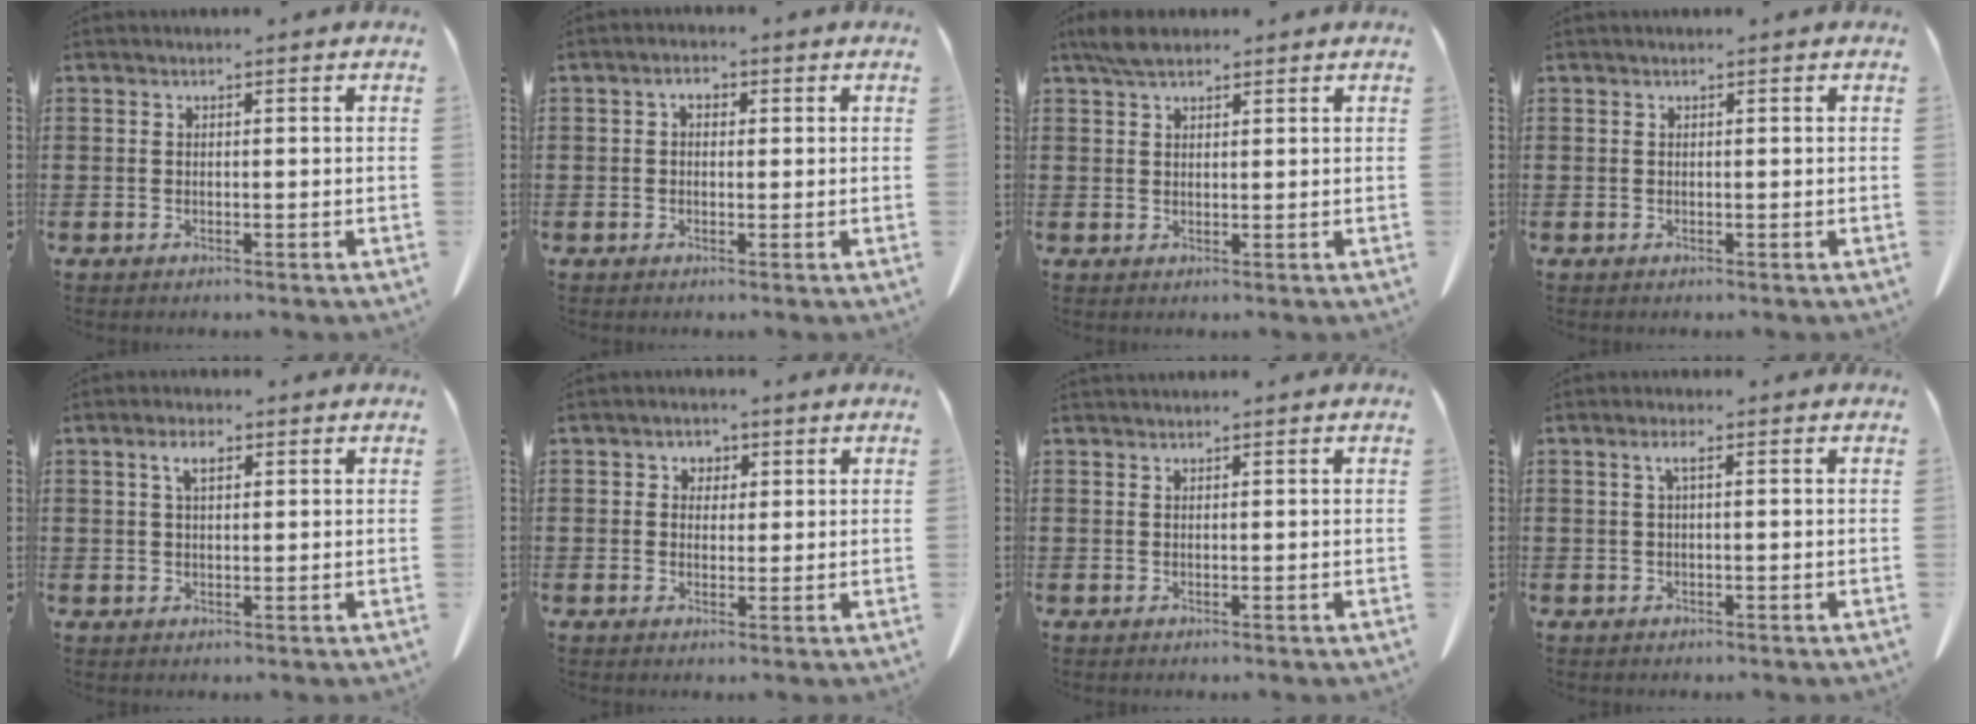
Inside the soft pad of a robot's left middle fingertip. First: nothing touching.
{"total": 1.8, "force": [0.2, 1.0, 1.5], "torque": [-0.033, 0.007, 0.003]}
{"total": 3.2, "force": [2.6, 1.1, 1.6], "torque": [-0.039, 0.006, 0.049]}
{"total": 0.0}
{"total": 3.1, "force": [1.5, 1.1, 2.5], "torque": [-0.047, 0.004, 0.023]}
{"total": 2.0, "force": [0.8, 1.8, 0.3], "torque": [-0.007, 0.007, 0.011]}
{"total": 0.6, "force": [0.6, -0.1, 0.1], "torque": [-0.003, -0.002, 0.012]}
{"total": 1.7, "force": [0.4, 0.2, 1.6], "torque": [-0.032, 0.003, 0.005]}